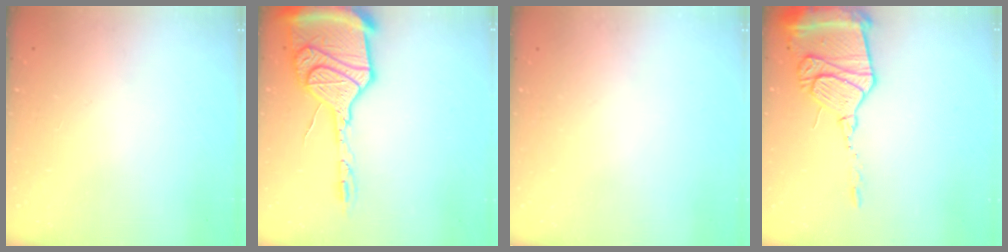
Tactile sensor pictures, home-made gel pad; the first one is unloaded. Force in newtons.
{"total": 23.1, "press": 22.5, "slide": 4.9}
{"total": 0.0}
{"total": 17.8, "press": 17.7, "slide": 1.5}